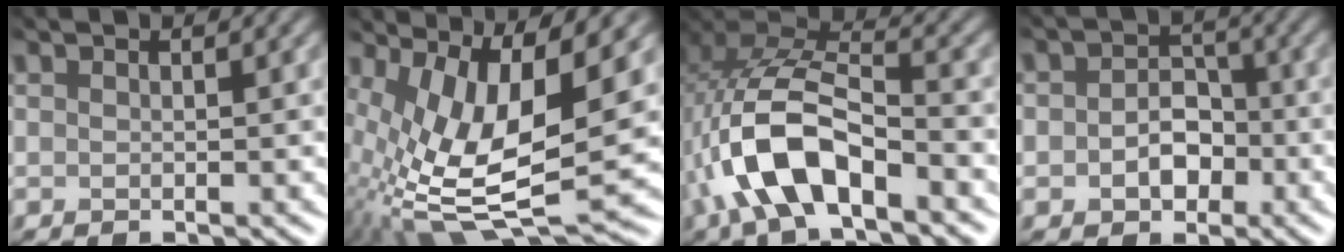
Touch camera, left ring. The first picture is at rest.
{"total": 12.5, "force": [-0.1, 4.0, 11.9], "torque": [-0.254, -0.018, 0.048]}
{"total": 8.0, "force": [-5.3, 2.7, 5.4], "torque": [-0.157, -0.010, -0.071]}
{"total": 3.4, "force": [-2.8, 1.9, 0.6], "torque": [-0.036, -0.023, -0.021]}